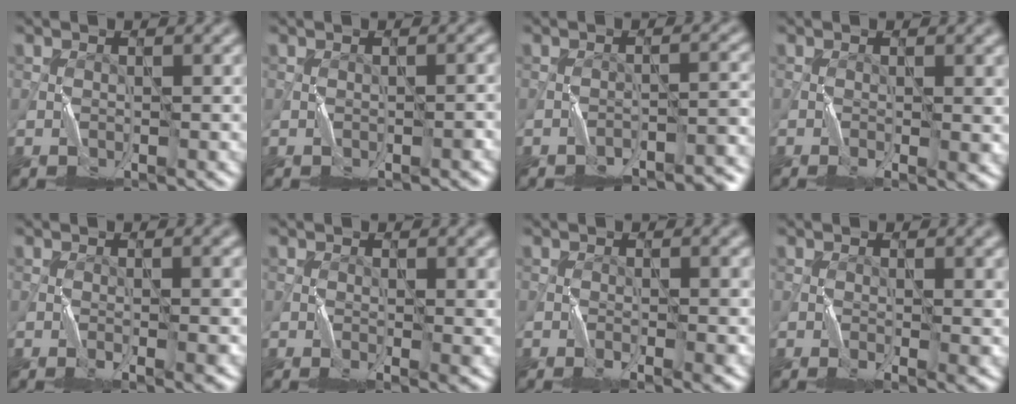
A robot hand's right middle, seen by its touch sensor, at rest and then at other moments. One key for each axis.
{"total": 0.6, "fx": -0.4, "fy": 0.0, "fz": 0.4, "tx": -0.006, "ty": 0.008, "tz": -0.004}
{"total": 3.4, "fx": -3.0, "fy": 0.6, "fz": 1.4, "tx": -0.016, "ty": 0.013, "tz": -0.045}
{"total": 3.1, "fx": -0.8, "fy": 0.5, "fz": 3.0, "tx": -0.048, "ty": -0.005, "tz": -0.014}
{"total": 3.7, "fx": -0.8, "fy": 0.7, "fz": 3.5, "tx": -0.050, "ty": -0.001, "tz": -0.012}
{"total": 3.2, "fx": -0.5, "fy": 0.6, "fz": 3.1, "tx": -0.048, "ty": -0.006, "tz": -0.009}
{"total": 3.3, "fx": -1.1, "fy": 0.6, "fz": 3.0, "tx": -0.048, "ty": -0.003, "tz": -0.019}
{"total": 3.7, "fx": -0.7, "fy": 0.8, "fz": 3.6, "tx": -0.055, "ty": -0.008, "tz": -0.012}